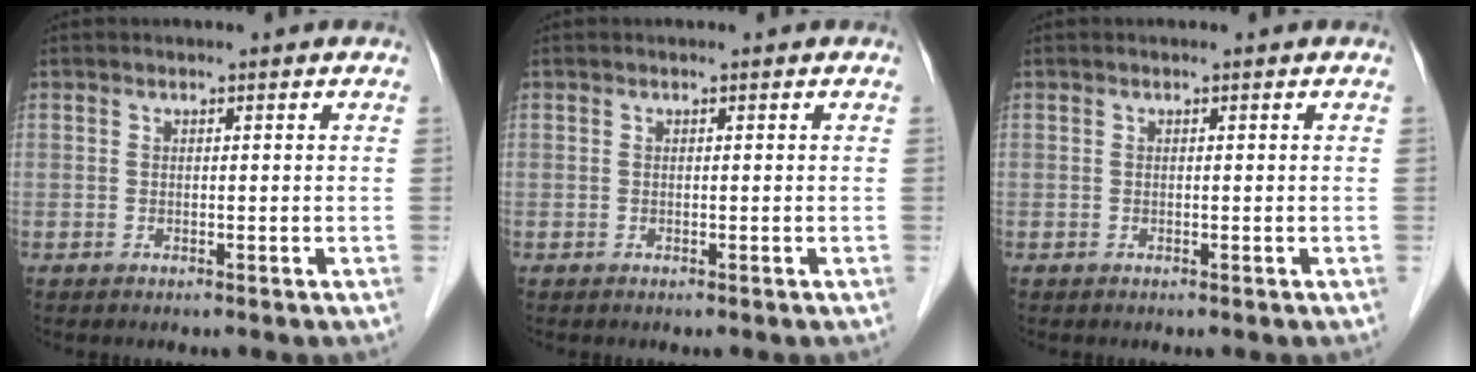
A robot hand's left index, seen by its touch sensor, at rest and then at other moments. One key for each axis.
{"total": 0.0}
{"total": 0.0}